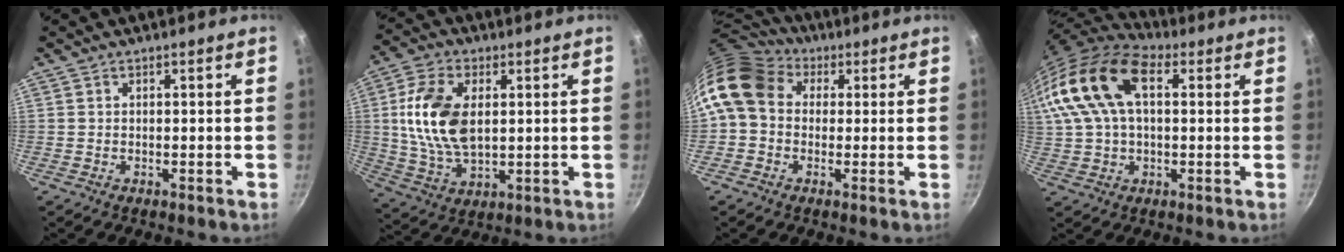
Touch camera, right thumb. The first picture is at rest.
{"total": 14.3, "force": [2.1, 8.3, 11.4], "torque": [-0.211, -0.004, 0.043]}
{"total": 12.7, "force": [2.7, 10.1, 7.2], "torque": [-0.124, 0.023, 0.029]}
{"total": 19.7, "force": [5.3, 11.4, 15.2], "torque": [-0.299, 0.025, 0.085]}